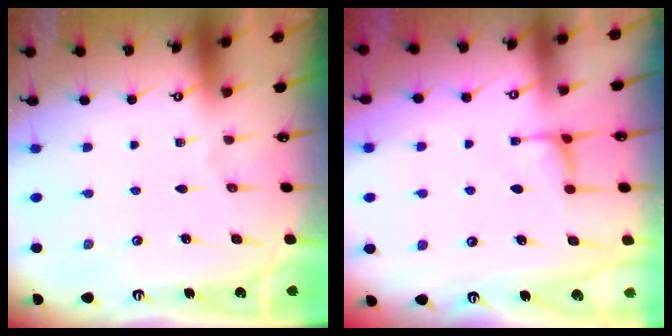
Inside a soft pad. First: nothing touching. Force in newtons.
{"total": 1.6, "press": 1.4, "slide": 0.7}